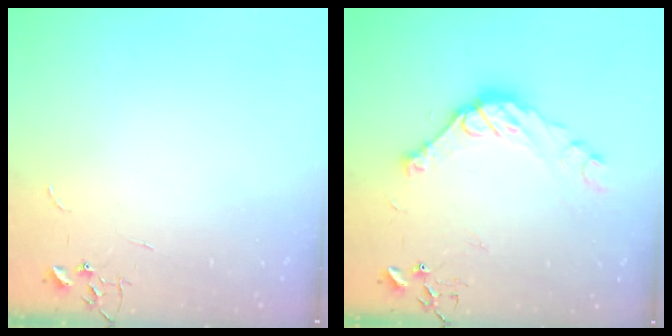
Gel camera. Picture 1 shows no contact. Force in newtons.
{"total": 12.8, "press": 12.8, "slide": 0.8}